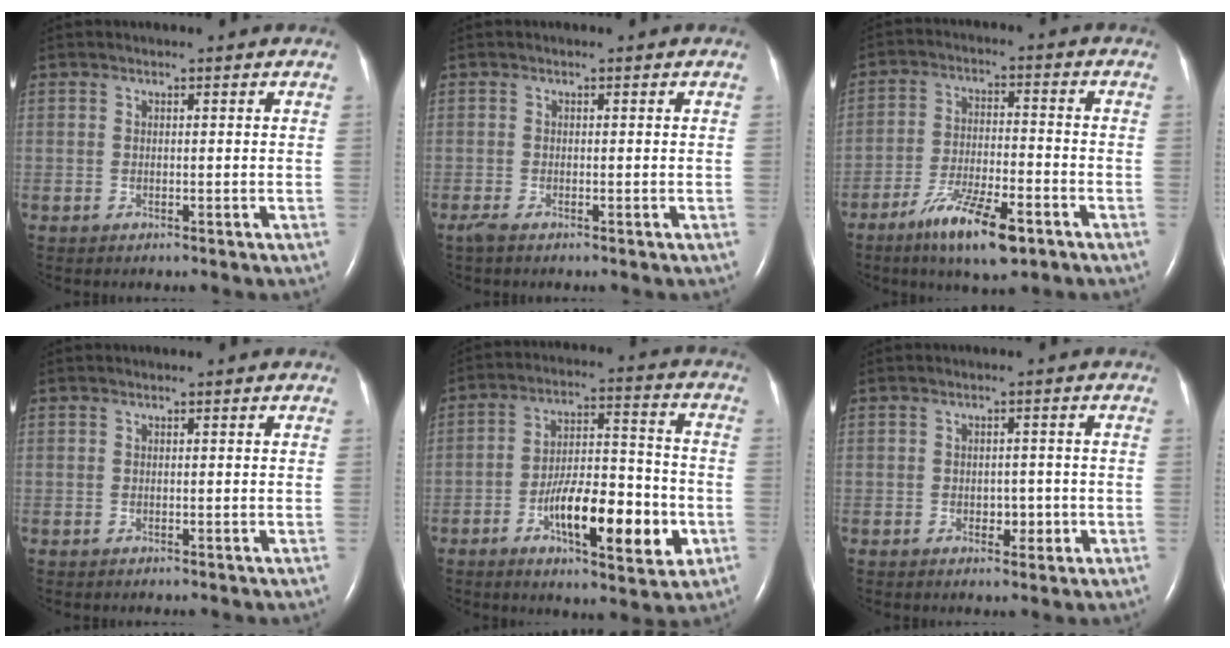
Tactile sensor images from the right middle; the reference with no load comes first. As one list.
[{"total": 1.0, "force": [-0.8, 0.1, 0.7], "torque": [-0.025, -0.007, -0.019]}, {"total": 10.6, "force": [-6.5, 2.1, 8.1], "torque": [-0.152, -0.017, -0.109]}, {"total": 0.0}, {"total": 15.0, "force": [-5.2, 4.2, 13.5], "torque": [-0.218, 0.008, -0.080]}, {"total": 2.6, "force": [-0.8, 1.6, 1.9], "torque": [-0.024, 0.004, -0.006]}]